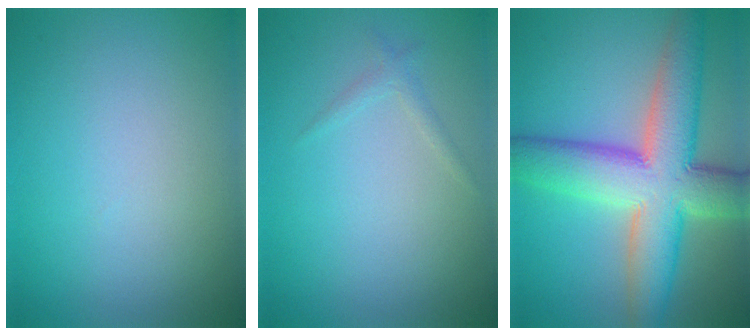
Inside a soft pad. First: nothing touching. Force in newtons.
{"total": 0.9, "press": 0.9, "slide": 0.1}
{"total": 10.8, "press": 10.8, "slide": 0.7}